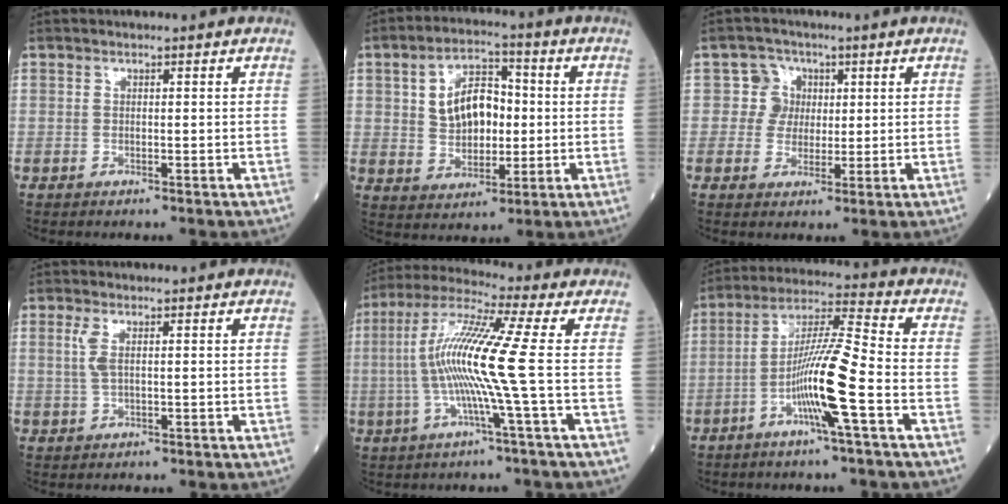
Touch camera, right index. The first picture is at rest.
{"total": 9.5, "force": [1.1, 5.7, 7.5], "torque": [-0.135, 0.019, 0.025]}
{"total": 0.8, "force": [0.5, 0.5, 0.4], "torque": [-0.004, -0.005, 0.007]}
{"total": 2.3, "force": [0.6, 0.5, 2.2], "torque": [-0.057, 0.002, 0.015]}
{"total": 12.4, "force": [-0.9, -1.8, 12.3], "torque": [-0.246, 0.004, -0.027]}
{"total": 11.3, "force": [-4.0, -0.6, 10.5], "torque": [-0.200, 0.002, -0.080]}